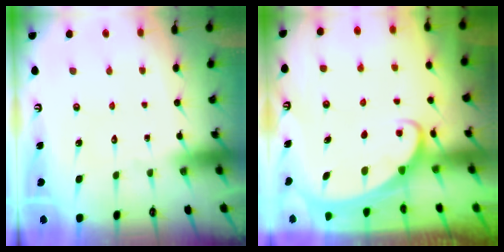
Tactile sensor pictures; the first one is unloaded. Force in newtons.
{"total": 2.0, "press": 2.0, "slide": 0.2}